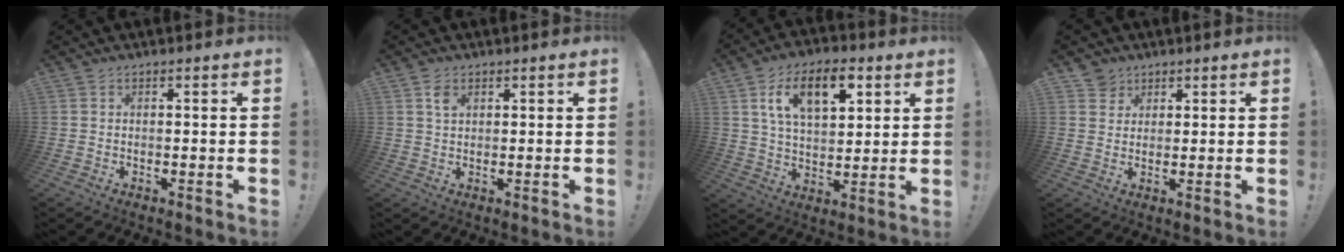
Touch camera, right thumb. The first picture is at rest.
{"total": 2.9, "force": [1.5, 1.7, 1.8], "torque": [-0.017, -0.006, 0.024]}
{"total": 14.6, "force": [6.6, 7.9, 10.3], "torque": [-0.168, -0.004, 0.115]}
{"total": 4.1, "force": [2.9, 2.9, 0.2], "torque": [0.004, -0.015, 0.053]}